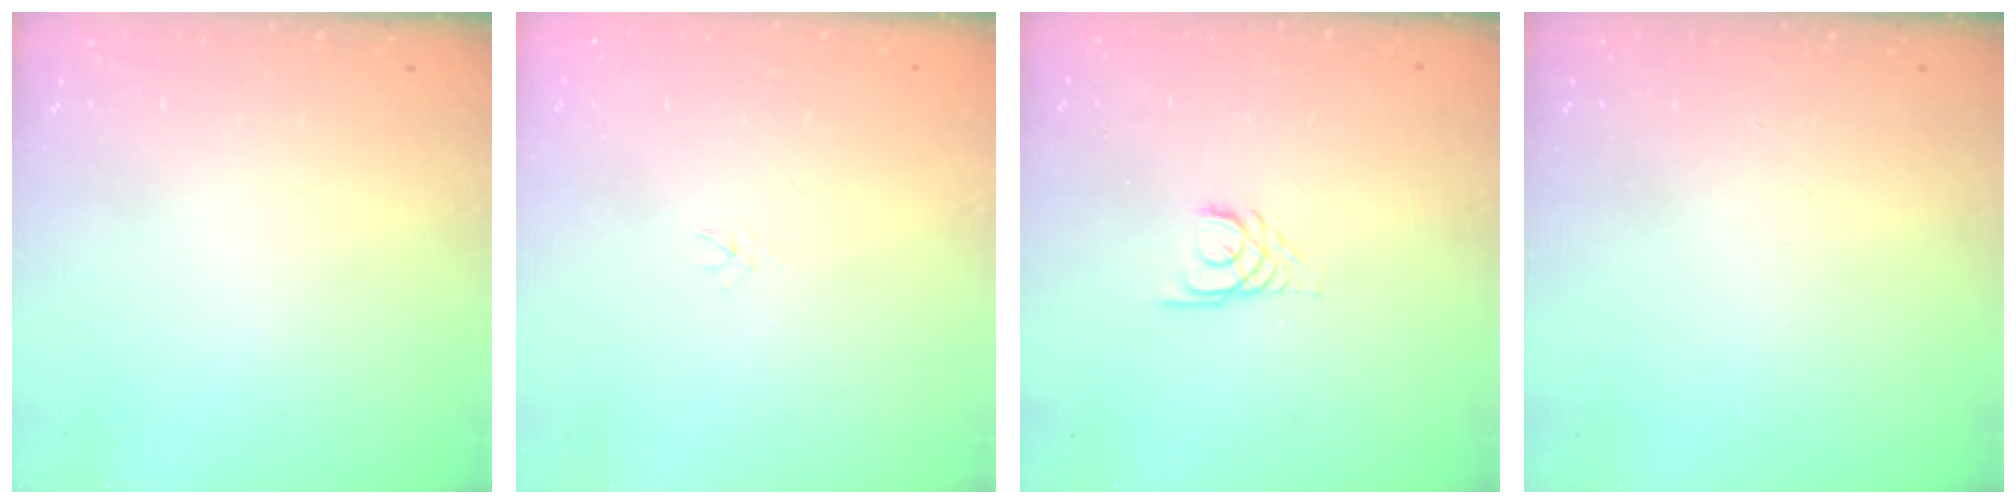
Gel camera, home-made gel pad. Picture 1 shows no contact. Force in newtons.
{"total": 1.6, "press": 1.6, "slide": 0.2}
{"total": 3.0, "press": 2.9, "slide": 0.3}
{"total": 0.0}